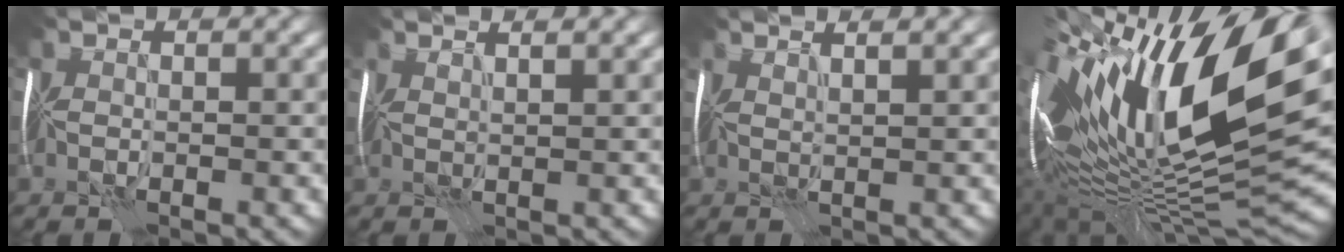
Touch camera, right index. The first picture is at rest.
{"total": 3.0, "force": [2.1, 1.0, 2.0], "torque": [-0.008, 0.017, 0.007]}
{"total": 3.4, "force": [2.3, 1.1, 2.2], "torque": [-0.009, 0.020, 0.009]}
{"total": 18.2, "force": [5.4, 7.0, 16.0], "torque": [-0.290, 0.019, 0.081]}